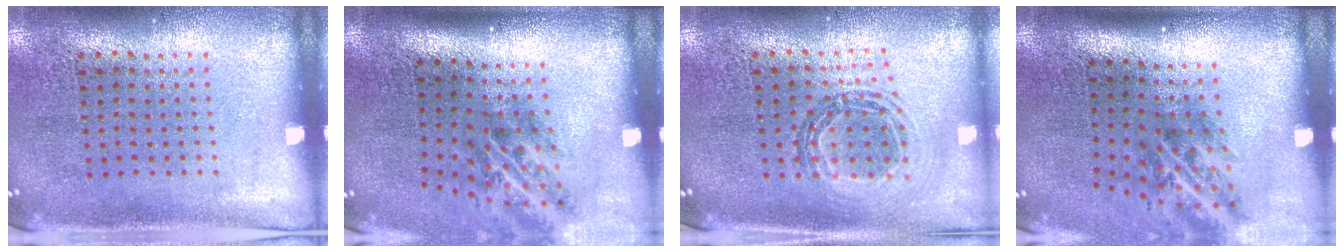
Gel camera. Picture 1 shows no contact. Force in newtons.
{"total": 2.1, "press": 1.3, "slide": 1.7}
{"total": 0.9, "press": 0.9, "slide": 0.1}
{"total": 2.0, "press": 1.2, "slide": 1.6}